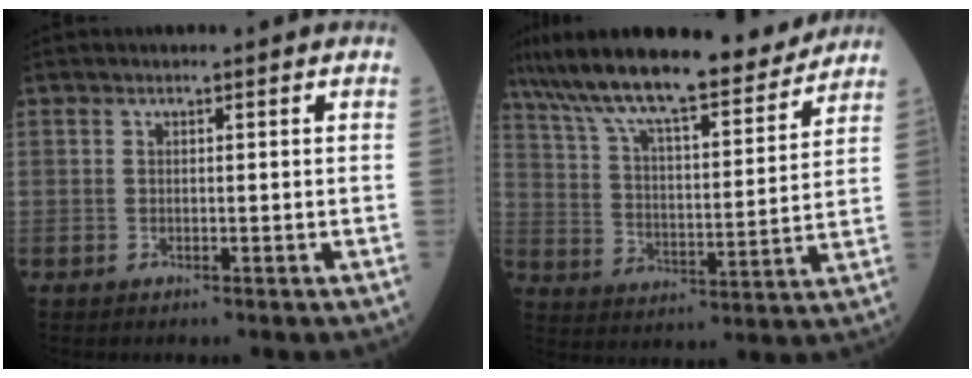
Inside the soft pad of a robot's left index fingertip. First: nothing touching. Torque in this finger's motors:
{"motor_torque": [1.09, -1.05, 0.71, 0.19]}